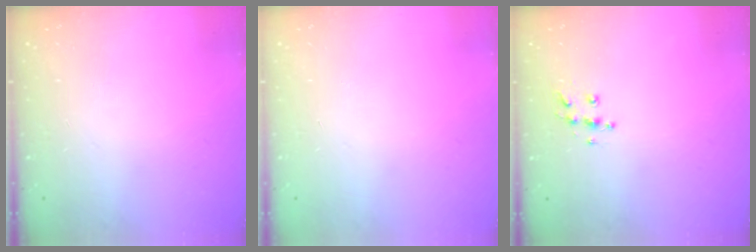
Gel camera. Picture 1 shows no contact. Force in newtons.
{"total": 0.0}
{"total": 6.6, "press": 6.5, "slide": 0.3}